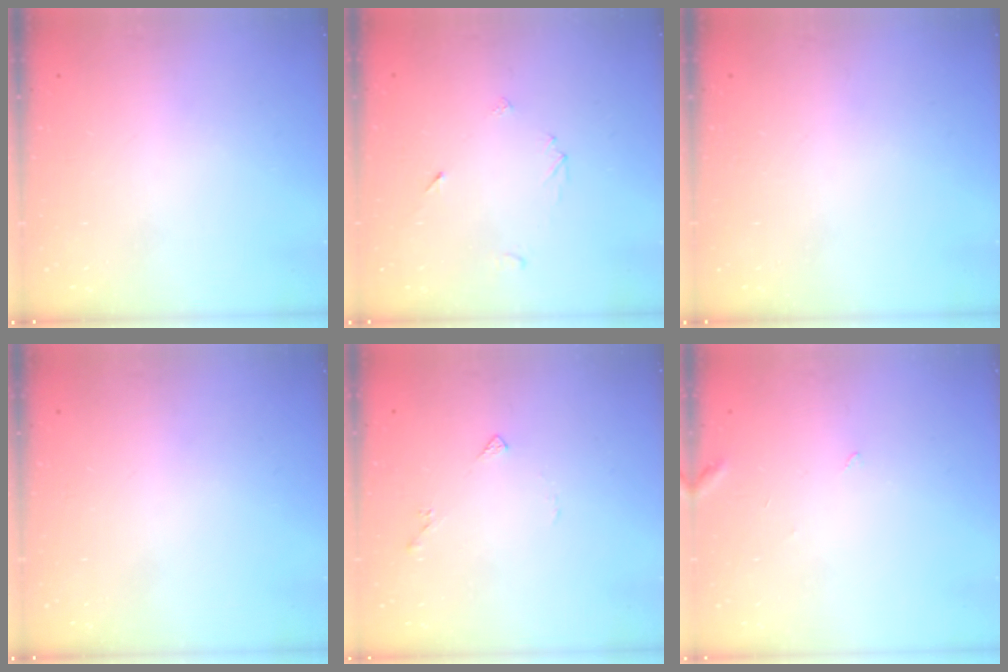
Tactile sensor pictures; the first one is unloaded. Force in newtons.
{"total": 2.3, "press": 2.3, "slide": 0.2}
{"total": 0.0}
{"total": 0.0}
{"total": 4.0, "press": 4.0, "slide": 0.8}
{"total": 3.0, "press": 3.0, "slide": 0.2}